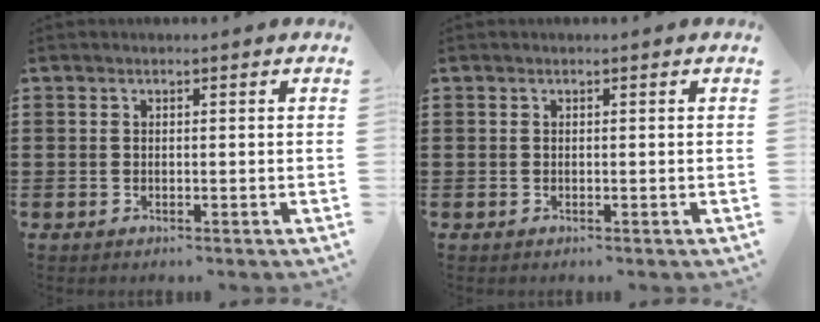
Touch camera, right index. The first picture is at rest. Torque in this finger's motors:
{"motor_torque": [0.00, 0.00, 0.00, -0.01]}